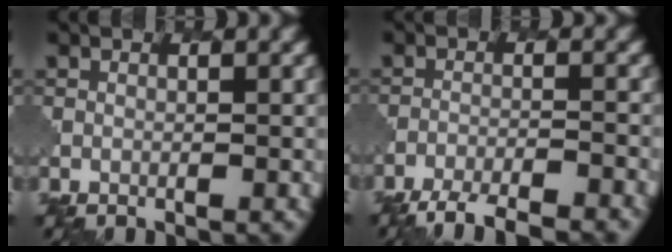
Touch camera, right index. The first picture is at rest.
{"total": 5.6, "force": [-4.9, 1.0, 2.6], "torque": [-0.042, -0.014, -0.078]}